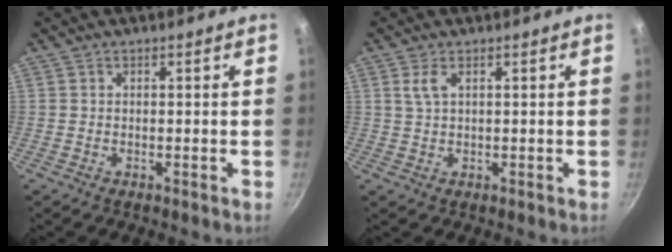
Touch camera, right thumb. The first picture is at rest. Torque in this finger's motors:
{"motor_torque": [-0.58, 0.27, 0.28, -0.27, -0.02]}